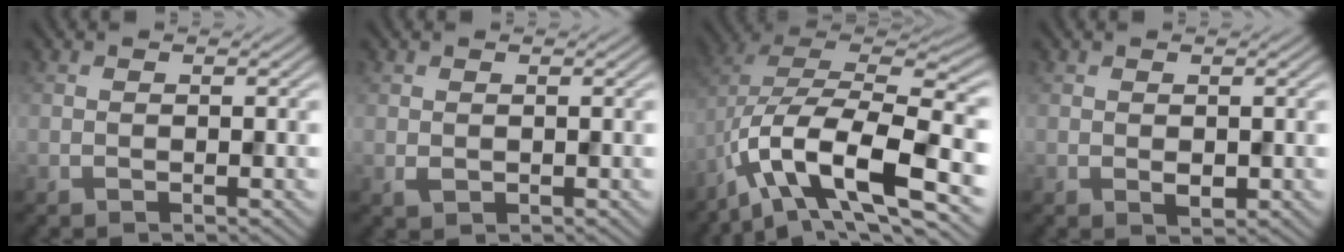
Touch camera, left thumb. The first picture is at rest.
{"total": 0.7, "force": [0.2, 0.6, 0.3], "torque": [-0.009, -0.002, 0.009]}
{"total": 13.7, "force": [-6.3, 5.1, 11.1], "torque": [-0.213, 0.006, -0.120]}
{"total": 0.9, "force": [0.0, 0.7, 0.7], "torque": [-0.016, -0.005, 0.004]}